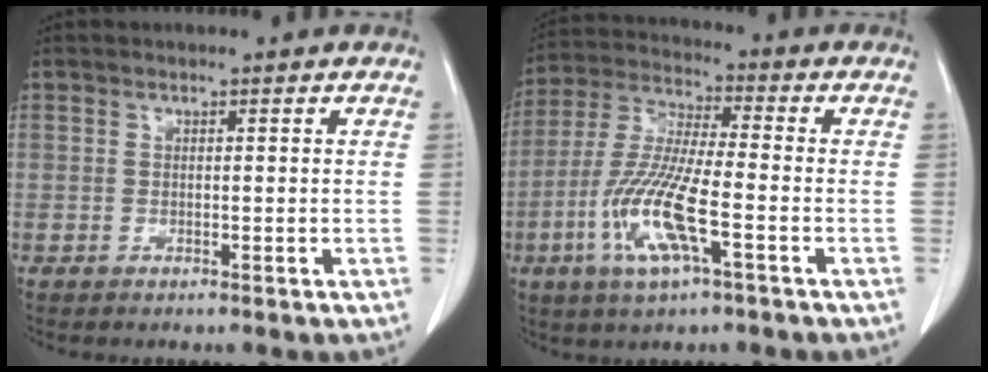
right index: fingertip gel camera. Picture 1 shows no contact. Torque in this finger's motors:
{"motor_torque": [1.18, -0.14, 0.40, 0.21]}